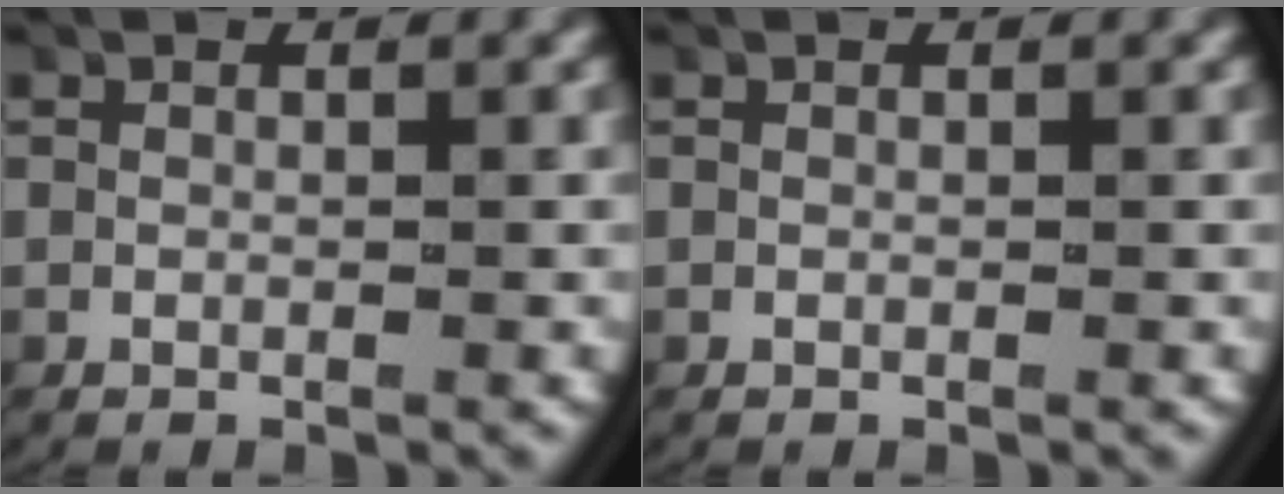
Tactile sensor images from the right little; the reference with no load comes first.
{"total": 0.0}